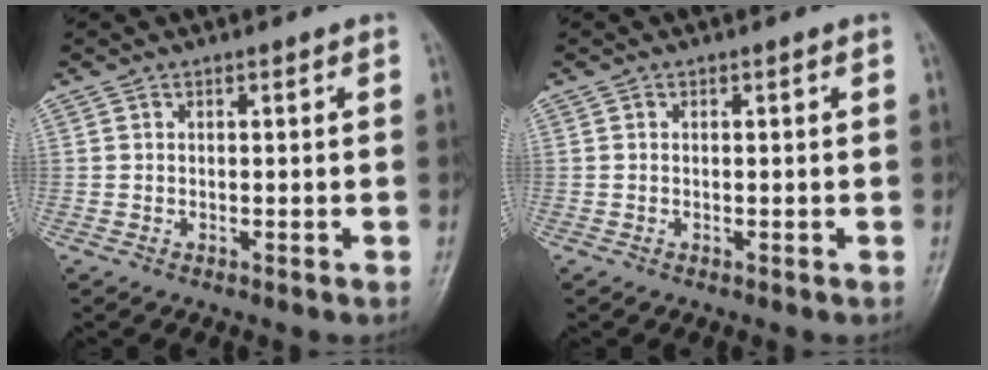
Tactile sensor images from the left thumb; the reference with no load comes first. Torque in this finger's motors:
{"motor_torque": [0.00, 0.02, -0.09, -0.09, 0.00]}